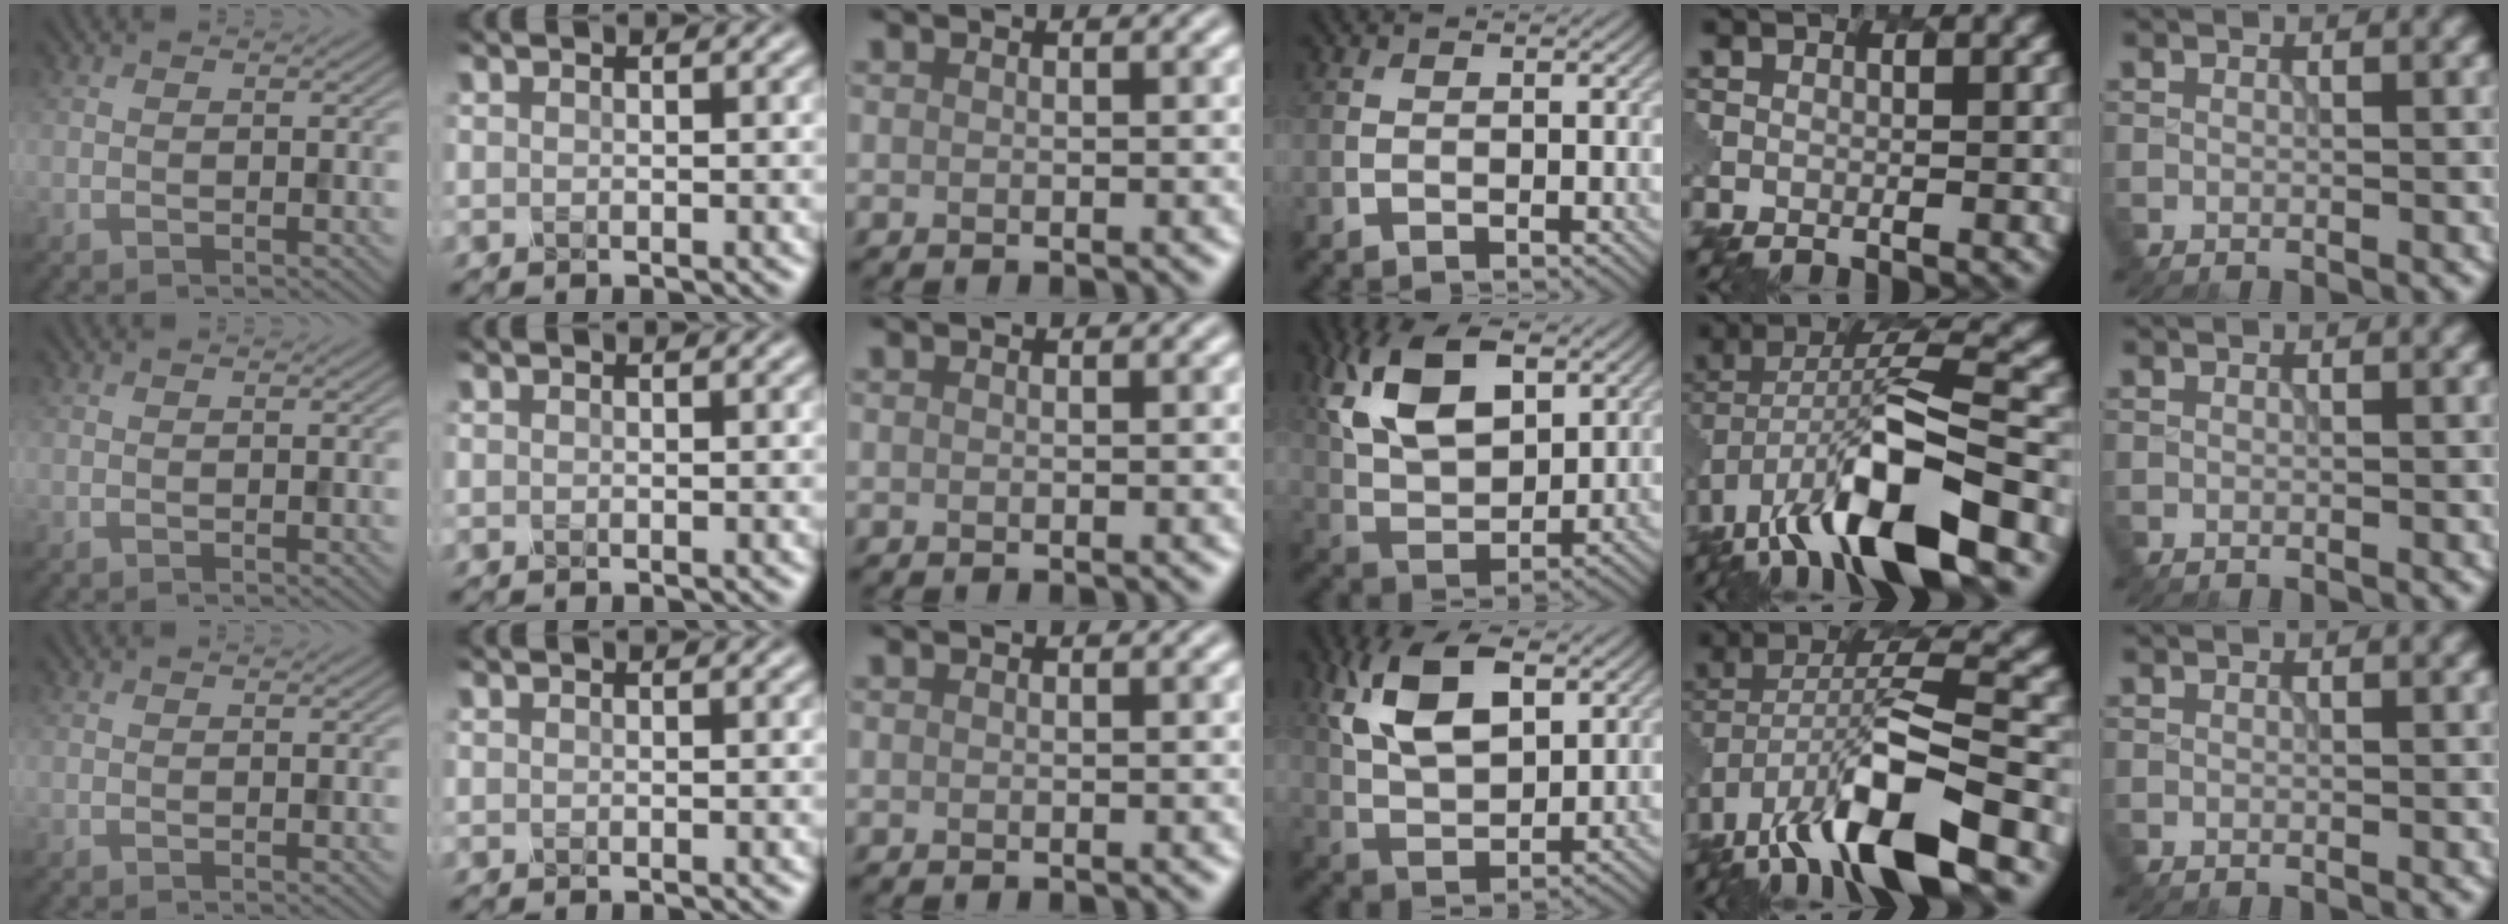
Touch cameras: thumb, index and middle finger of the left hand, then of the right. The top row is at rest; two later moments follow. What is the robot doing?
{"motion": "insert", "object": "pen bag"}